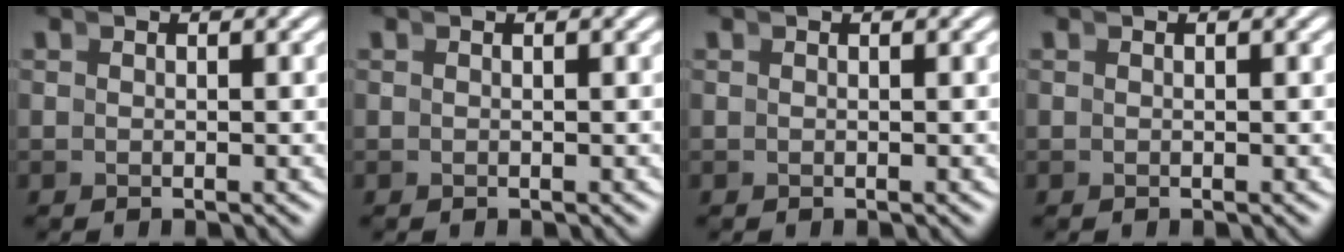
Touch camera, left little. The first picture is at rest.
{"total": 0.0}
{"total": 0.0}
{"total": 0.0}